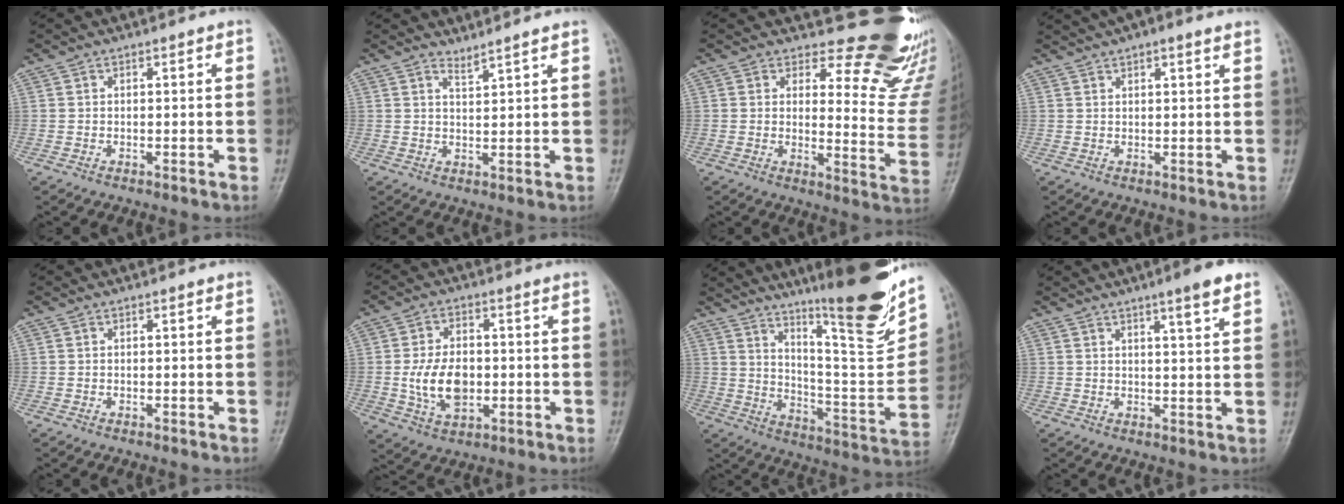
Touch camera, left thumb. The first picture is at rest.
{"total": 2.0, "force": [1.9, -0.5, 0.6], "torque": [-0.010, -0.023, 0.034]}
{"total": 15.6, "force": [14.4, 4.9, 3.5], "torque": [0.005, -0.161, 0.151]}
{"total": 5.5, "force": [3.9, 1.3, 3.7], "torque": [-0.050, 0.021, 0.057]}
{"total": 0.0}
{"total": 9.6, "force": [-0.7, 6.1, 7.4], "torque": [-0.122, 0.001, -0.007]}
{"total": 24.2, "force": [16.8, 3.3, 17.2], "torque": [-0.235, -0.097, 0.265]}
{"total": 6.0, "force": [3.8, 0.5, 4.6], "torque": [-0.065, -0.018, 0.056]}